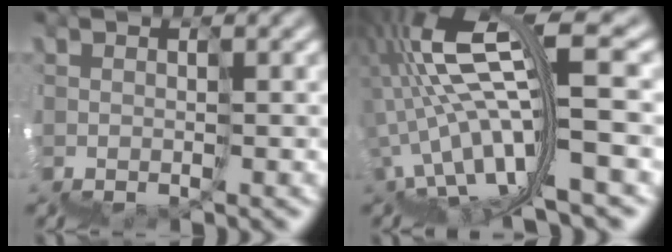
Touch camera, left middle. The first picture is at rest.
{"total": 8.0, "force": [-0.3, 1.0, 7.9], "torque": [-0.162, 0.040, -0.007]}